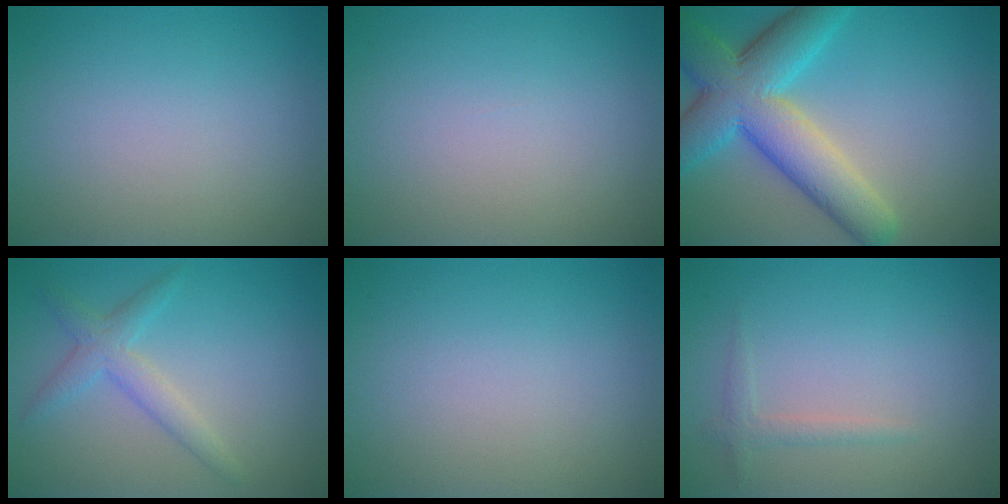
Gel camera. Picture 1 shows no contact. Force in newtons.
{"total": 0.0}
{"total": 9.4, "press": 9.4, "slide": 0.3}
{"total": 2.6, "press": 2.6, "slide": 0.1}
{"total": 0.0}
{"total": 1.2, "press": 1.2, "slide": 0.0}